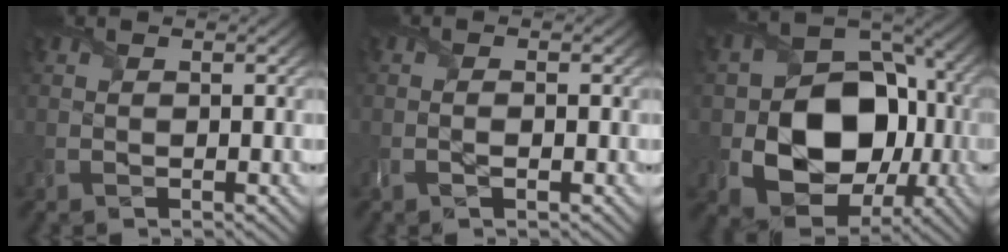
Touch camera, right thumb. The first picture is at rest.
{"total": 1.1, "force": [-0.4, 0.2, 1.0], "torque": [-0.021, -0.001, -0.009]}
{"total": 14.8, "force": [-2.5, 11.3, 9.3], "torque": [-0.152, -0.024, -0.040]}